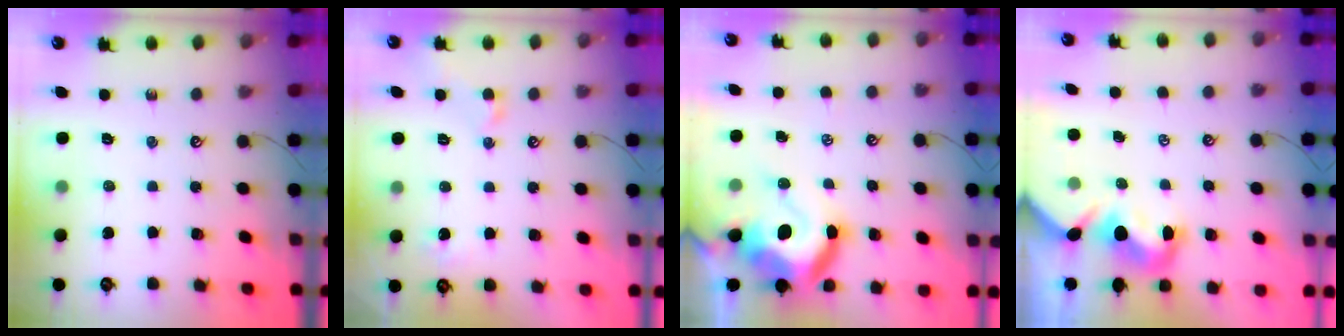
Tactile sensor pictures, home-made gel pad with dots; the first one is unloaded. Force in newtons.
{"total": 1.7, "press": 1.6, "slide": 0.5}
{"total": 16.3, "press": 16.1, "slide": 2.7}
{"total": 1.9, "press": 1.6, "slide": 1.0}